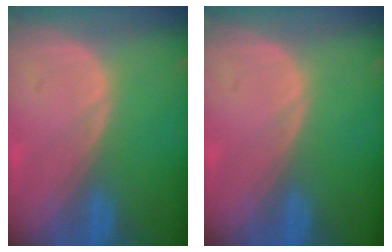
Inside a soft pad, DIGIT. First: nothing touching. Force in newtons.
{"total": 0.0}